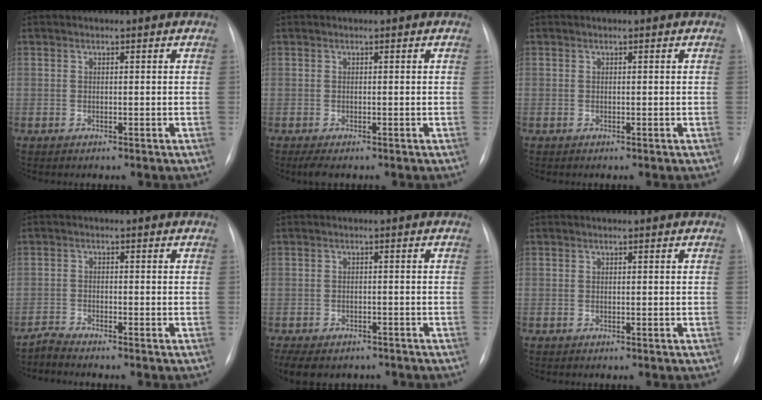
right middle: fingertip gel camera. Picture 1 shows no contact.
{"total": 2.4, "force": [-1.7, 0.7, 1.5], "torque": [-0.026, -0.007, -0.023]}
{"total": 0.0}
{"total": 2.7, "force": [-2.5, -0.9, -0.4], "torque": [0.005, -0.018, -0.052]}
{"total": 12.5, "force": [-9.3, 6.7, 5.1], "torque": [-0.131, -0.015, -0.113]}
{"total": 0.0}